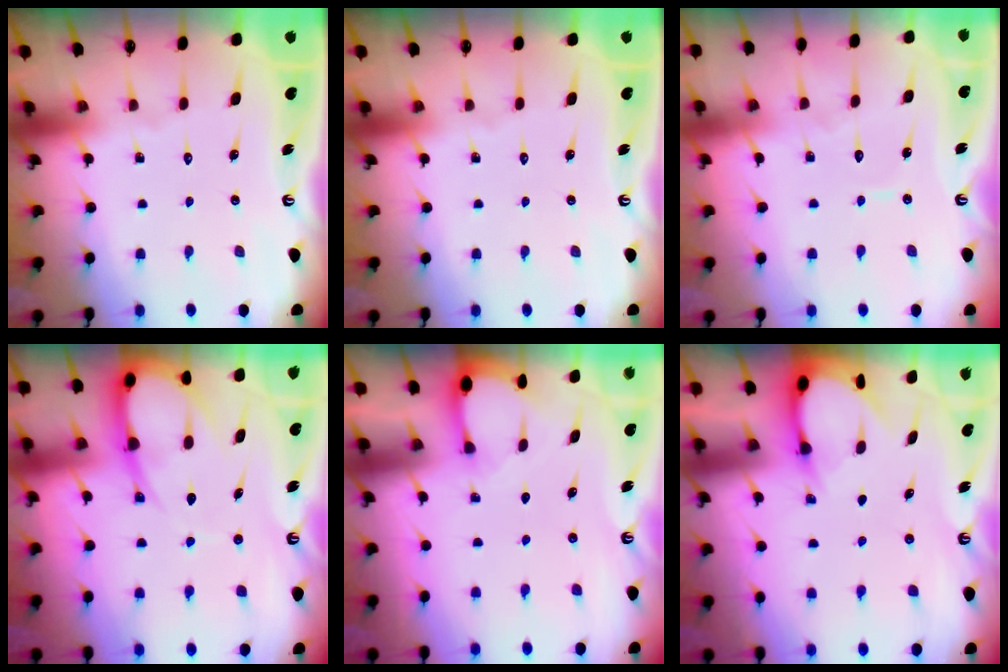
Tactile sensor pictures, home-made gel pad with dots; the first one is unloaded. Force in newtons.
{"total": 0.0}
{"total": 3.9, "press": 3.9, "slide": 0.4}
{"total": 8.8, "press": 8.7, "slide": 1.1}
{"total": 2.7, "press": 2.7, "slide": 0.3}
{"total": 3.2, "press": 3.2, "slide": 0.3}